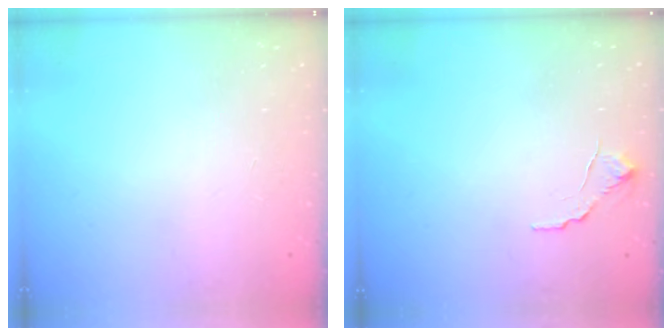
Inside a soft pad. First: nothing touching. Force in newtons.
{"total": 6.1, "press": 6.1, "slide": 0.5}